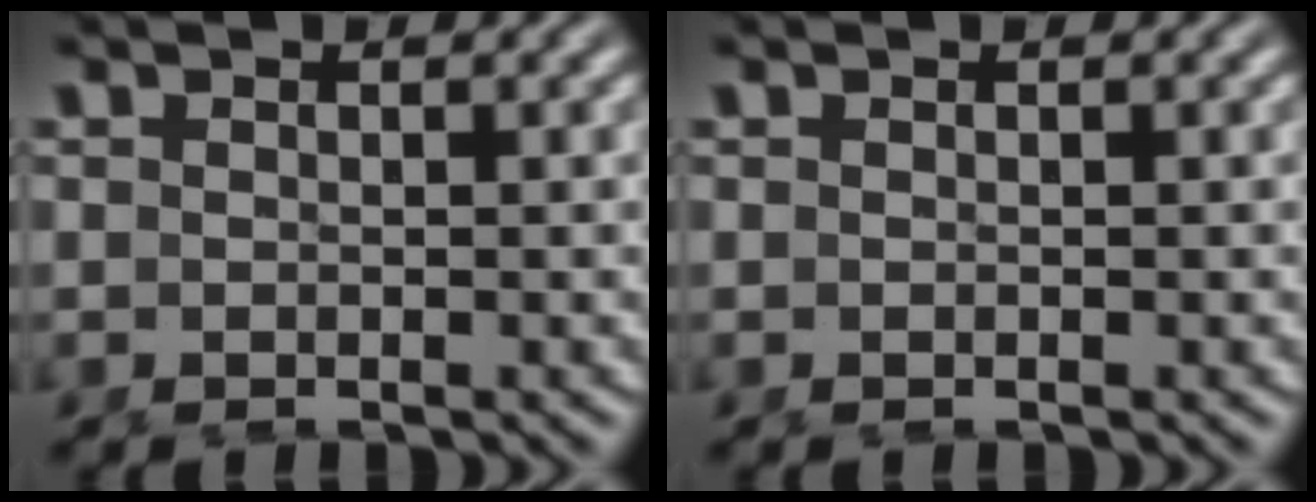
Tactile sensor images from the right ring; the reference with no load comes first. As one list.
[{"total": 0.0}]